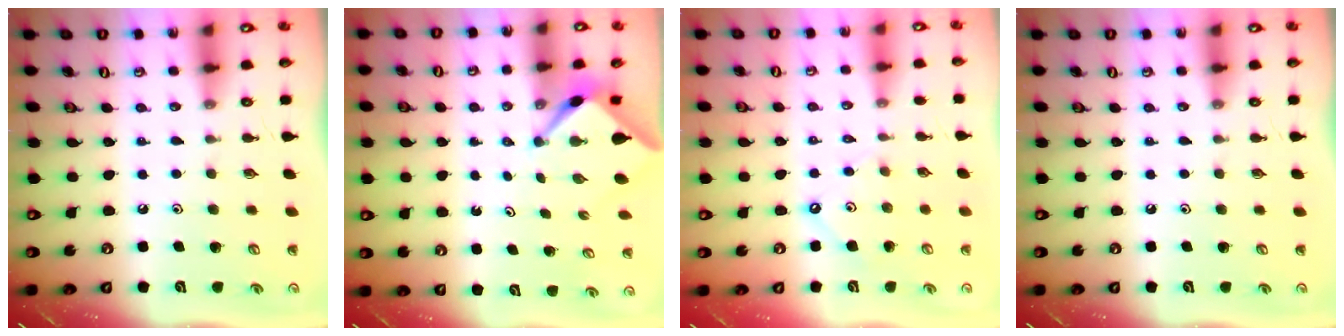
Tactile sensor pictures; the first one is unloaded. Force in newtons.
{"total": 2.6, "press": 2.6, "slide": 0.3}
{"total": 3.4, "press": 3.3, "slide": 0.5}
{"total": 0.0}